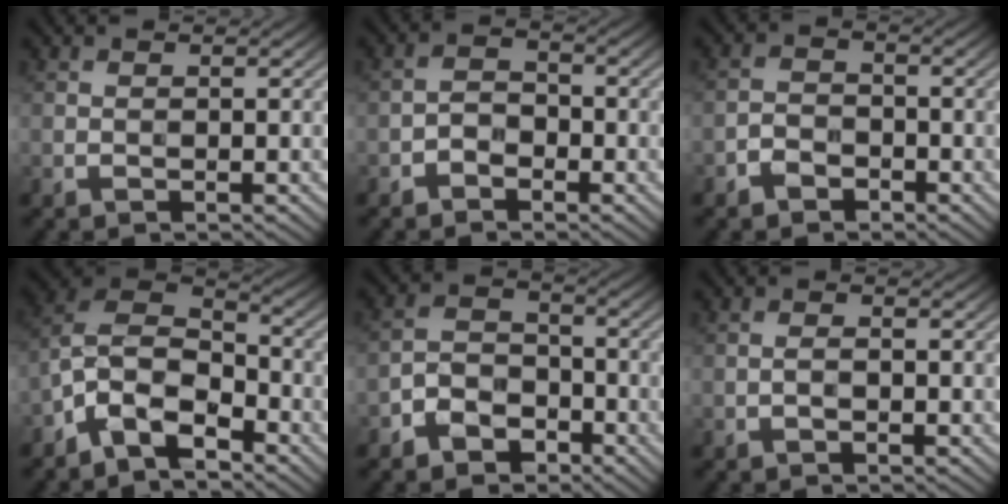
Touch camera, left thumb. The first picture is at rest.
{"total": 2.5, "force": [-1.7, 1.5, 1.1], "torque": [-0.018, 0.007, -0.041]}
{"total": 2.7, "force": [-2.0, 1.6, 0.9], "torque": [-0.015, 0.003, -0.048]}
{"total": 10.3, "force": [-6.1, 5.2, 6.5], "torque": [-0.130, -0.005, -0.136]}
{"total": 5.5, "force": [-3.5, 3.5, 2.3], "torque": [-0.044, 0.004, -0.079]}
{"total": 1.1, "force": [-0.5, 0.5, 0.9], "torque": [-0.018, 0.003, -0.011]}